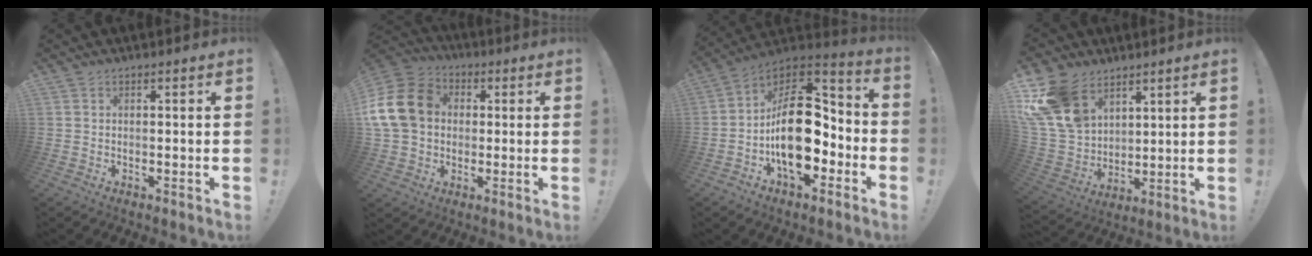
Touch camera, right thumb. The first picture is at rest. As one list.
[{"total": 18.6, "force": [2.4, 14.8, 11.1], "torque": [-0.206, 0.010, 0.049]}, {"total": 22.7, "force": [-3.0, 13.1, 18.2], "torque": [-0.300, 0.022, -0.040]}, {"total": 18.5, "force": [10.3, 12.4, 9.1], "torque": [-0.177, -0.053, 0.201]}]